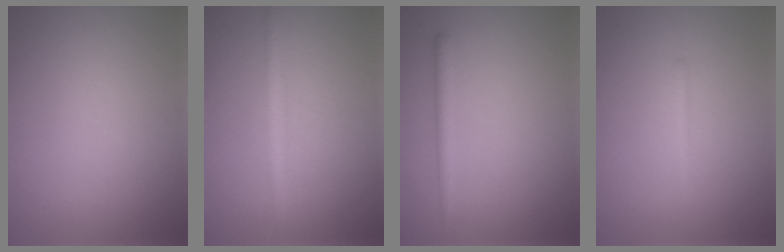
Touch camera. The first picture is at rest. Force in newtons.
{"total": 2.2, "press": 2.2, "slide": 0.1}
{"total": 1.4, "press": 1.4, "slide": 0.1}
{"total": 0.8, "press": 0.8, "slide": 0.1}